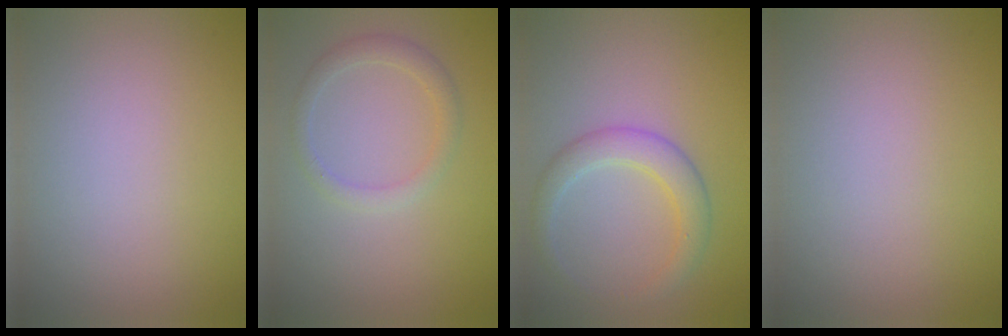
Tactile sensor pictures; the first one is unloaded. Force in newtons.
{"total": 1.8, "press": 1.8, "slide": 0.2}
{"total": 3.1, "press": 3.1, "slide": 0.3}
{"total": 0.0}